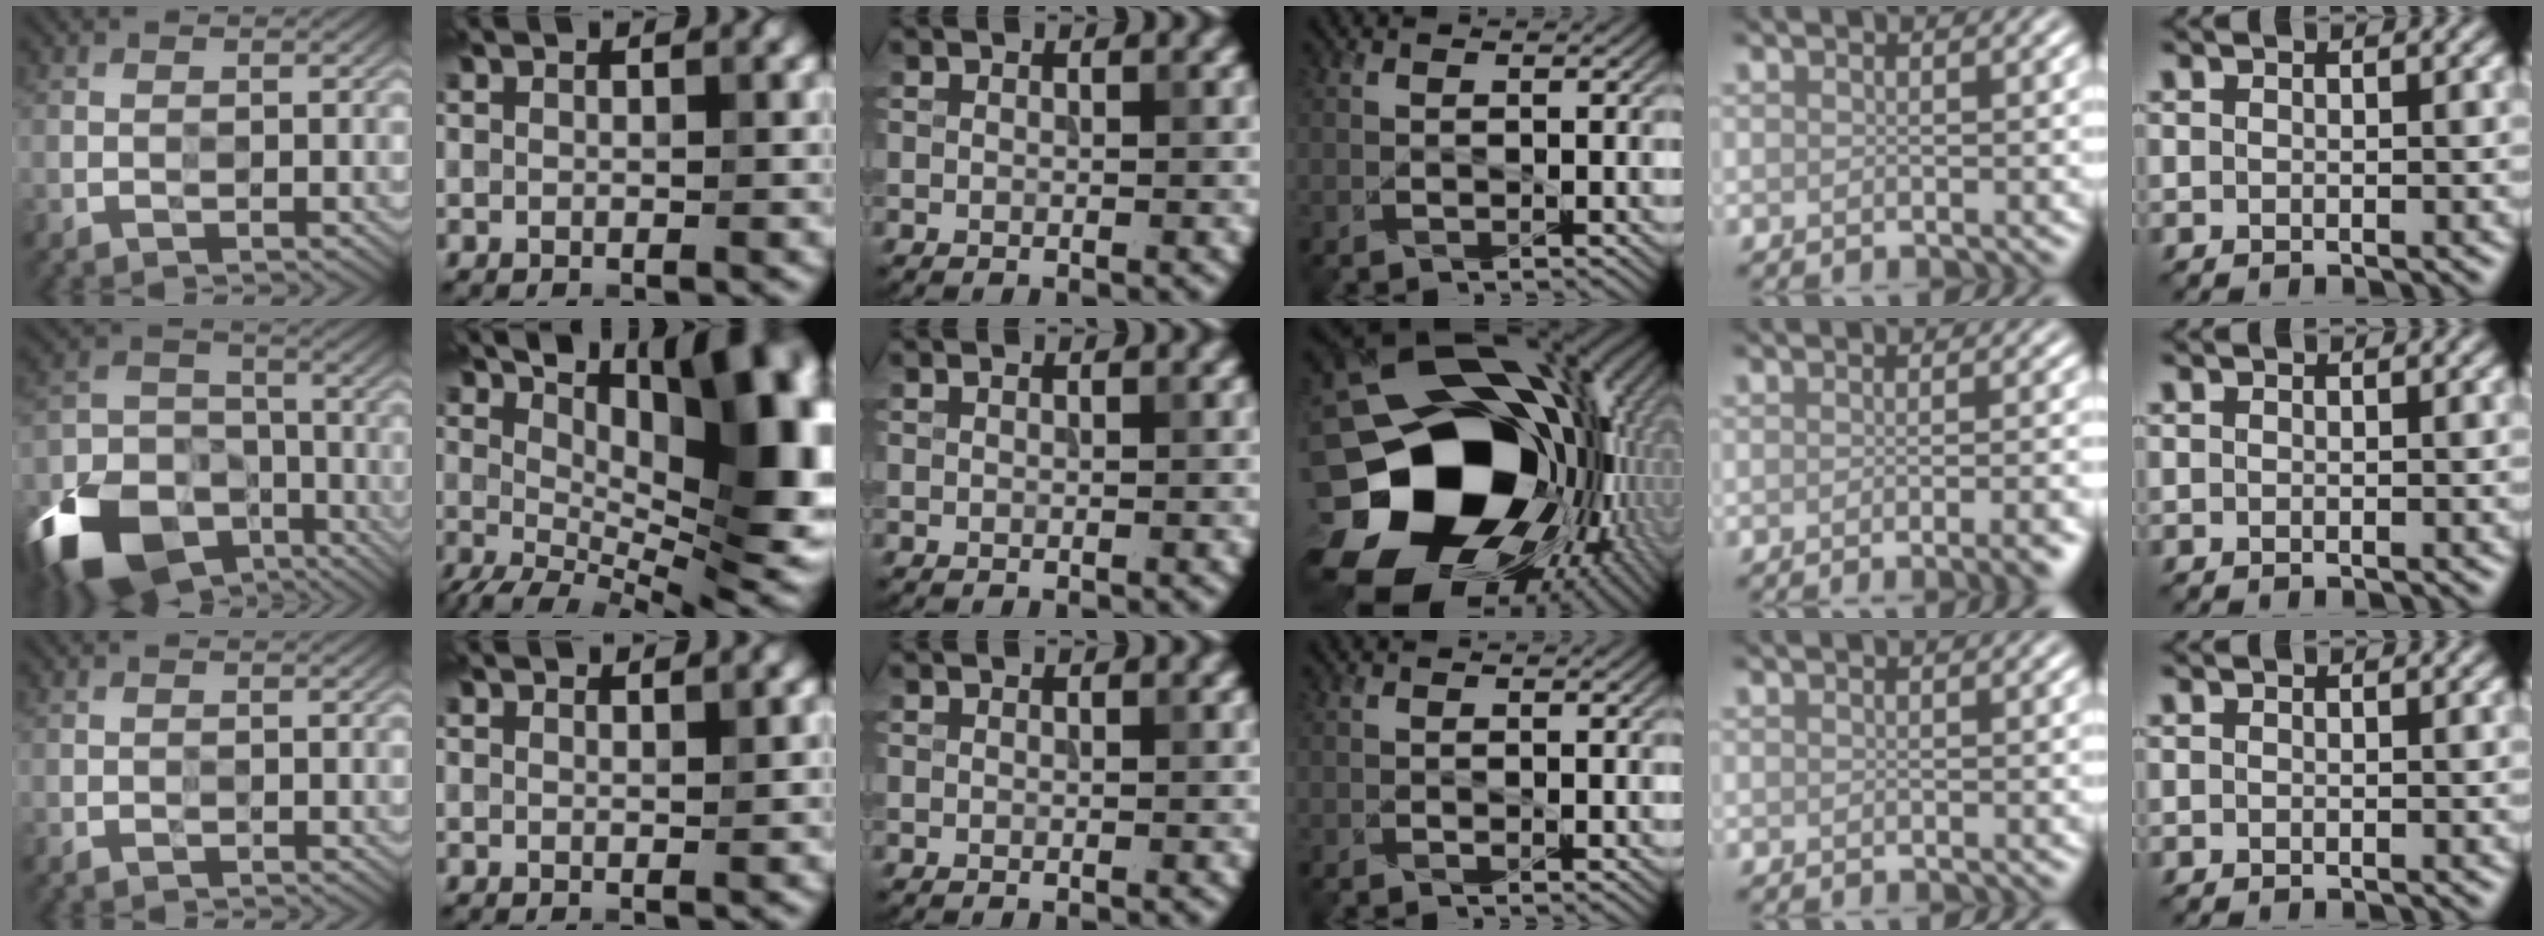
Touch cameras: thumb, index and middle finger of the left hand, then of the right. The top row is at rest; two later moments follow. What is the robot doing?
{"motion": "wipe", "object": "glasses"}